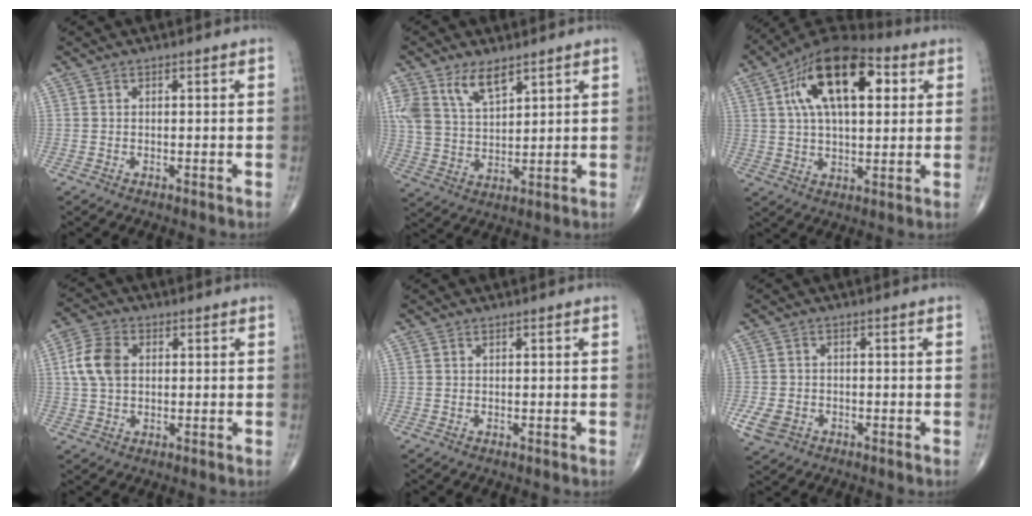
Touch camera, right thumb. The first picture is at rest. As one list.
[{"total": 10.6, "force": [6.3, 5.5, 6.6], "torque": [-0.118, -0.020, 0.133]}, {"total": 19.7, "force": [6.1, 9.8, 16.0], "torque": [-0.250, 0.010, 0.092]}, {"total": 7.5, "force": [1.2, 5.1, 5.4], "torque": [-0.110, 0.011, 0.021]}, {"total": 0.0}, {"total": 4.7, "force": [-1.9, 3.6, 2.4], "torque": [-0.052, 0.004, -0.029]}]